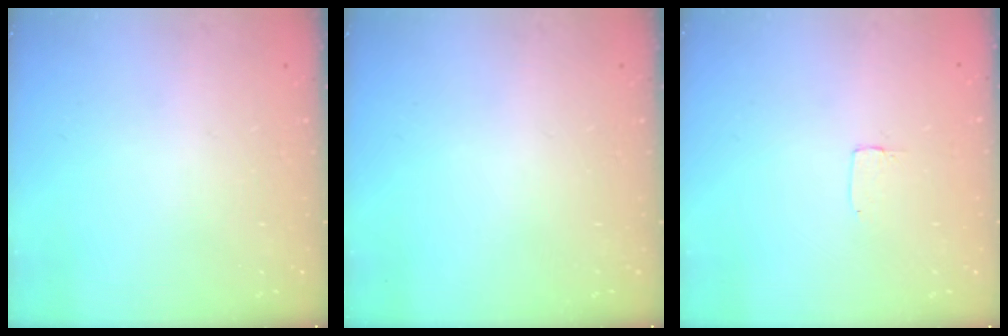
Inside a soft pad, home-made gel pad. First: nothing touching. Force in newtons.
{"total": 0.0}
{"total": 1.2, "press": 1.2, "slide": 0.0}